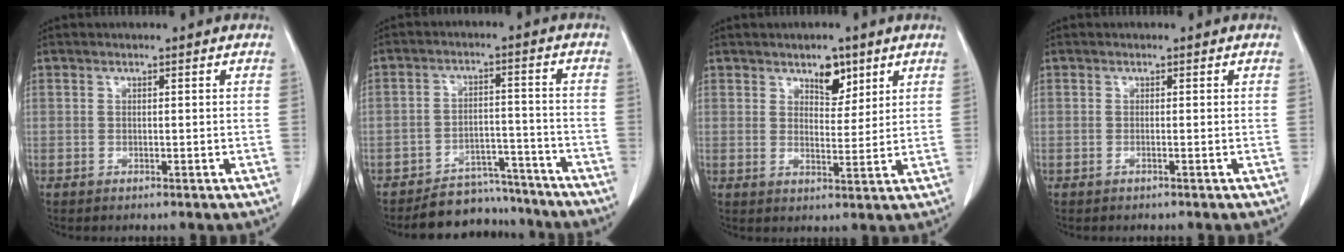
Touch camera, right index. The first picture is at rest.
{"total": 9.0, "force": [-8.3, 3.5, -0.3], "torque": [0.028, 0.038, -0.125]}
{"total": 4.5, "force": [2.9, 2.1, 2.7], "torque": [-0.034, -0.003, 0.045]}
{"total": 0.0}